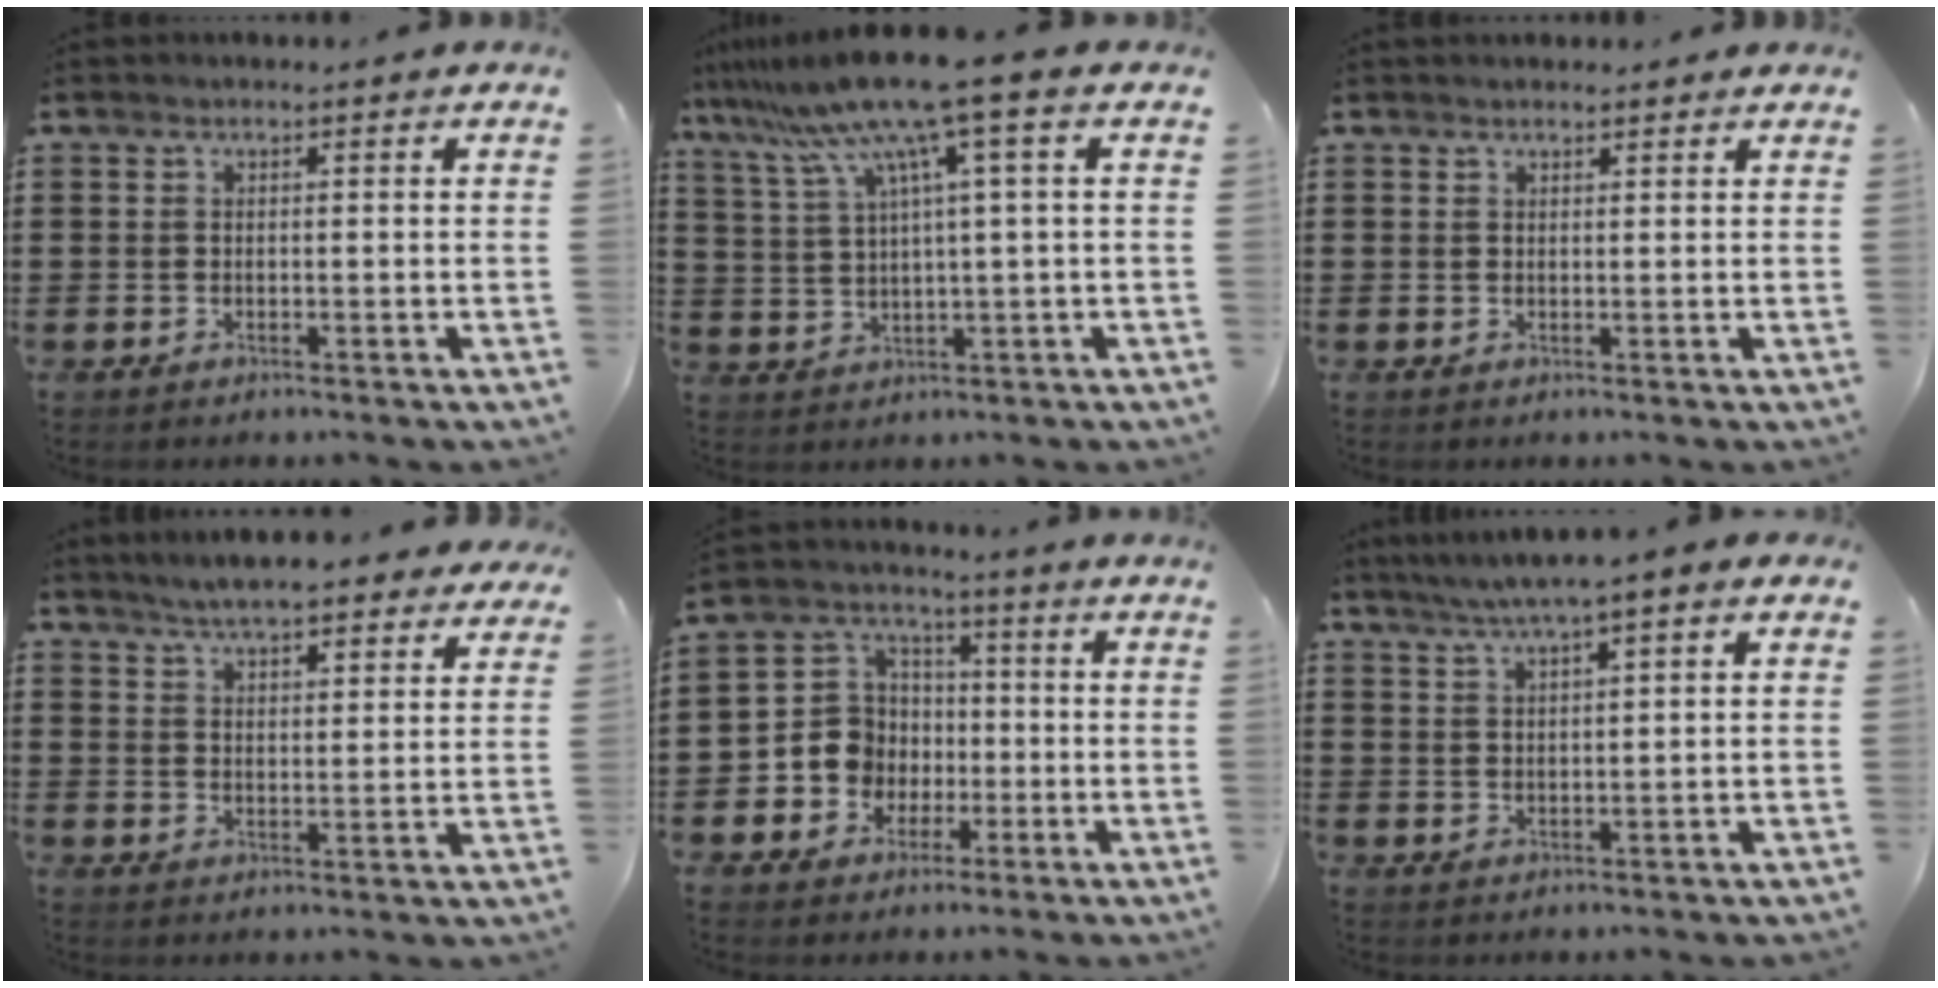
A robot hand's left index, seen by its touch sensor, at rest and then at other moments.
{"total": 10.4, "force": [6.1, -0.8, 8.4], "torque": [-0.194, -0.031, 0.096]}
{"total": 1.2, "force": [1.1, 0.5, -0.1], "torque": [-0.001, 0.002, 0.022]}
{"total": 5.4, "force": [5.2, 0.6, 1.4], "torque": [-0.047, -0.017, 0.093]}
{"total": 8.1, "force": [-1.4, 7.8, 1.9], "torque": [-0.082, 0.010, -0.026]}
{"total": 3.6, "force": [2.5, -0.1, 2.6], "torque": [-0.055, -0.001, 0.044]}